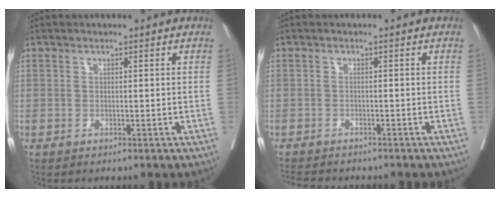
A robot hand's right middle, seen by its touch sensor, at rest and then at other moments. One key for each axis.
{"total": 6.9, "fx": -6.2, "fy": 1.5, "fz": 2.5, "tx": -0.040, "ty": -0.007, "tz": -0.091}